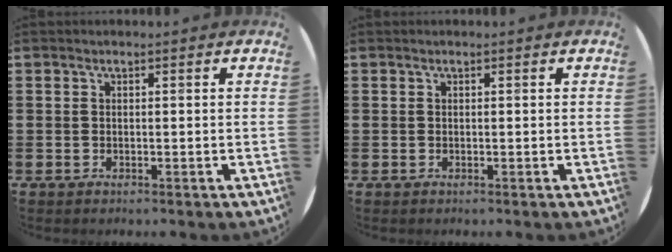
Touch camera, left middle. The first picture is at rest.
{"total": 0.0}